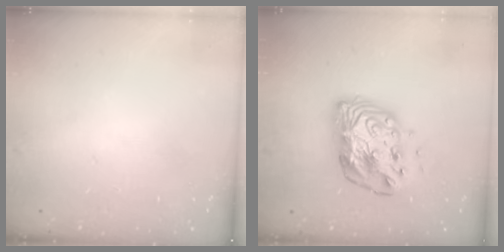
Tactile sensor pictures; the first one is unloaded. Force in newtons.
{"total": 14.1, "press": 14.1, "slide": 1.2}